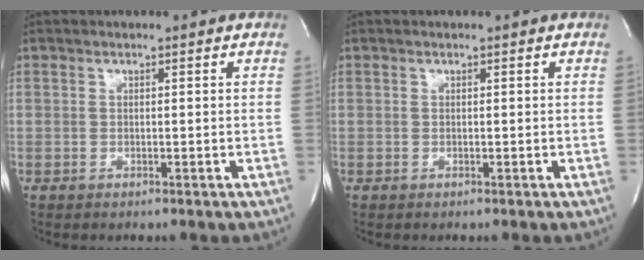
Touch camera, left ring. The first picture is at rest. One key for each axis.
{"total": 0.0}